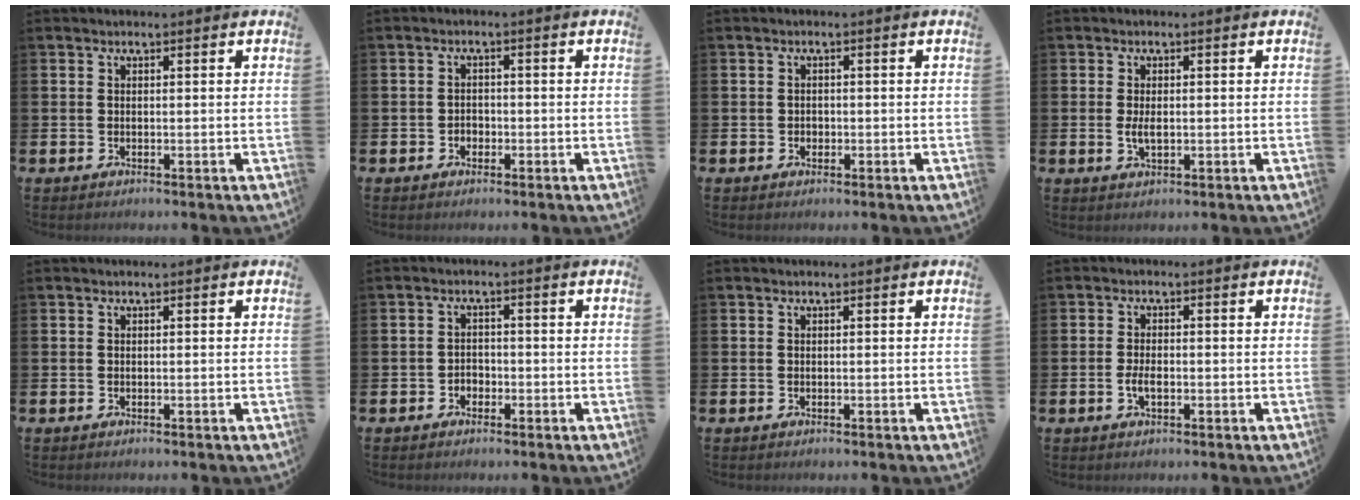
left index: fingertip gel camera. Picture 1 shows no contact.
{"total": 1.5, "force": [-0.7, 1.3, 0.4], "torque": [-0.004, 0.001, -0.018]}
{"total": 0.9, "force": [-0.1, 0.9, 0.2], "torque": [0.000, 0.006, -0.006]}
{"total": 2.2, "force": [0.0, 1.0, 1.9], "torque": [-0.032, 0.002, -0.002]}
{"total": 0.0}
{"total": 1.8, "force": [-0.9, 1.5, 0.3], "torque": [-0.005, 0.002, -0.023]}
{"total": 0.0}
{"total": 2.3, "force": [-0.6, 1.1, 1.9], "torque": [-0.030, -0.001, -0.012]}